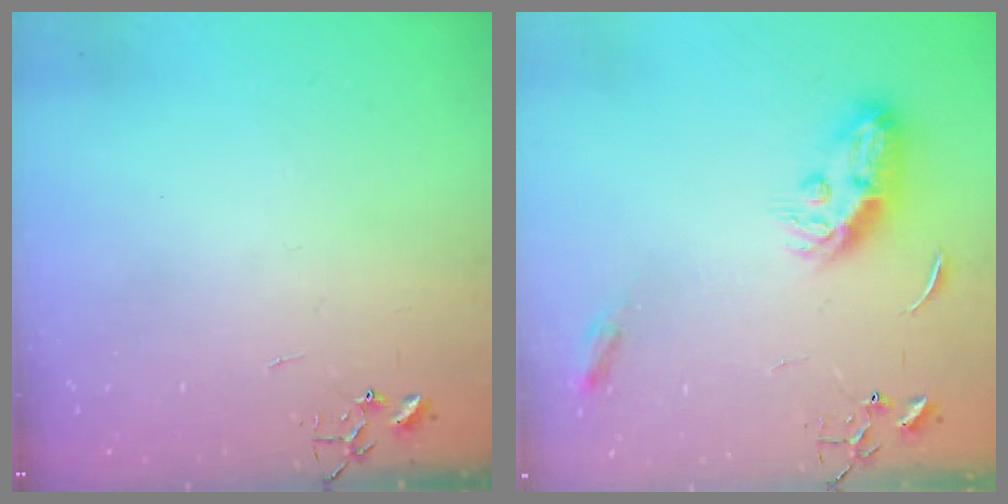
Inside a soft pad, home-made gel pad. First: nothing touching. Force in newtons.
{"total": 10.4, "press": 10.4, "slide": 0.1}